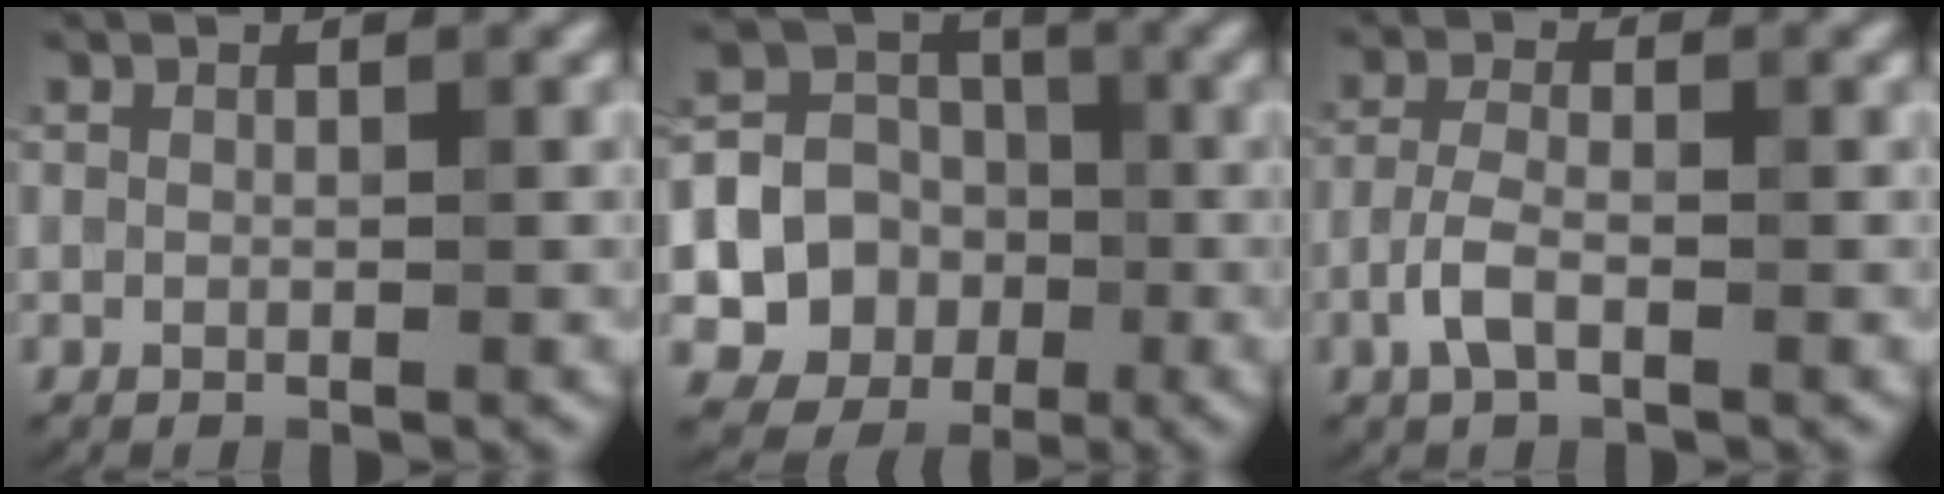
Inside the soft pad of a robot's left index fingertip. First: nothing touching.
{"total": 11.5, "force": [-2.5, 10.6, 3.6], "torque": [-0.079, -0.005, -0.053]}
{"total": 2.5, "force": [-1.2, 0.7, 2.0], "torque": [-0.050, 0.007, -0.029]}